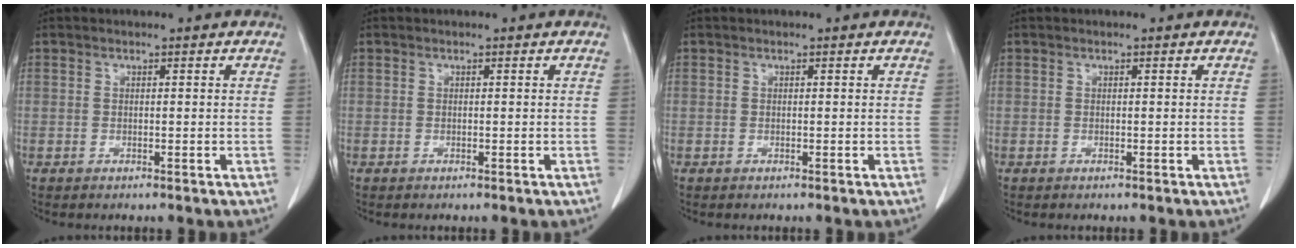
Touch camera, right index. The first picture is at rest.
{"total": 0.0}
{"total": 0.0}
{"total": 0.0}